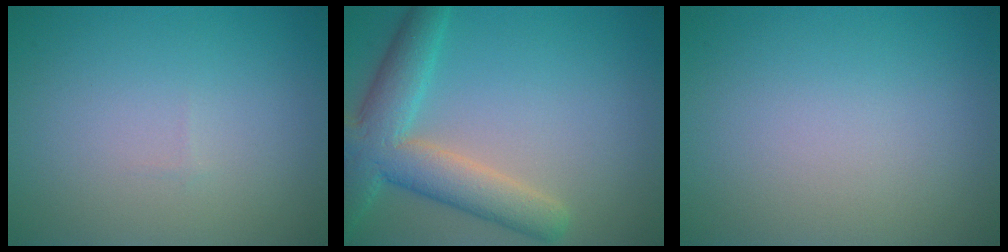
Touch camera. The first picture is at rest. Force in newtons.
{"total": 6.6, "press": 6.6, "slide": 0.5}
{"total": 0.0}